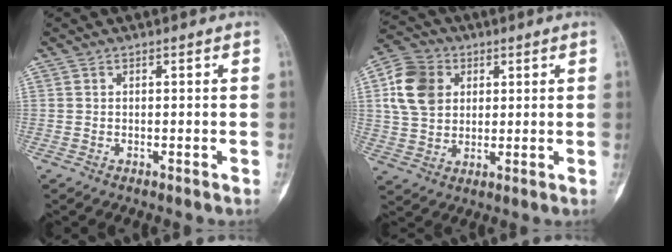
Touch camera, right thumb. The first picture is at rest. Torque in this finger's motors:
{"motor_torque": [-0.26, 0.77, 1.00, 0.29, 0.05]}